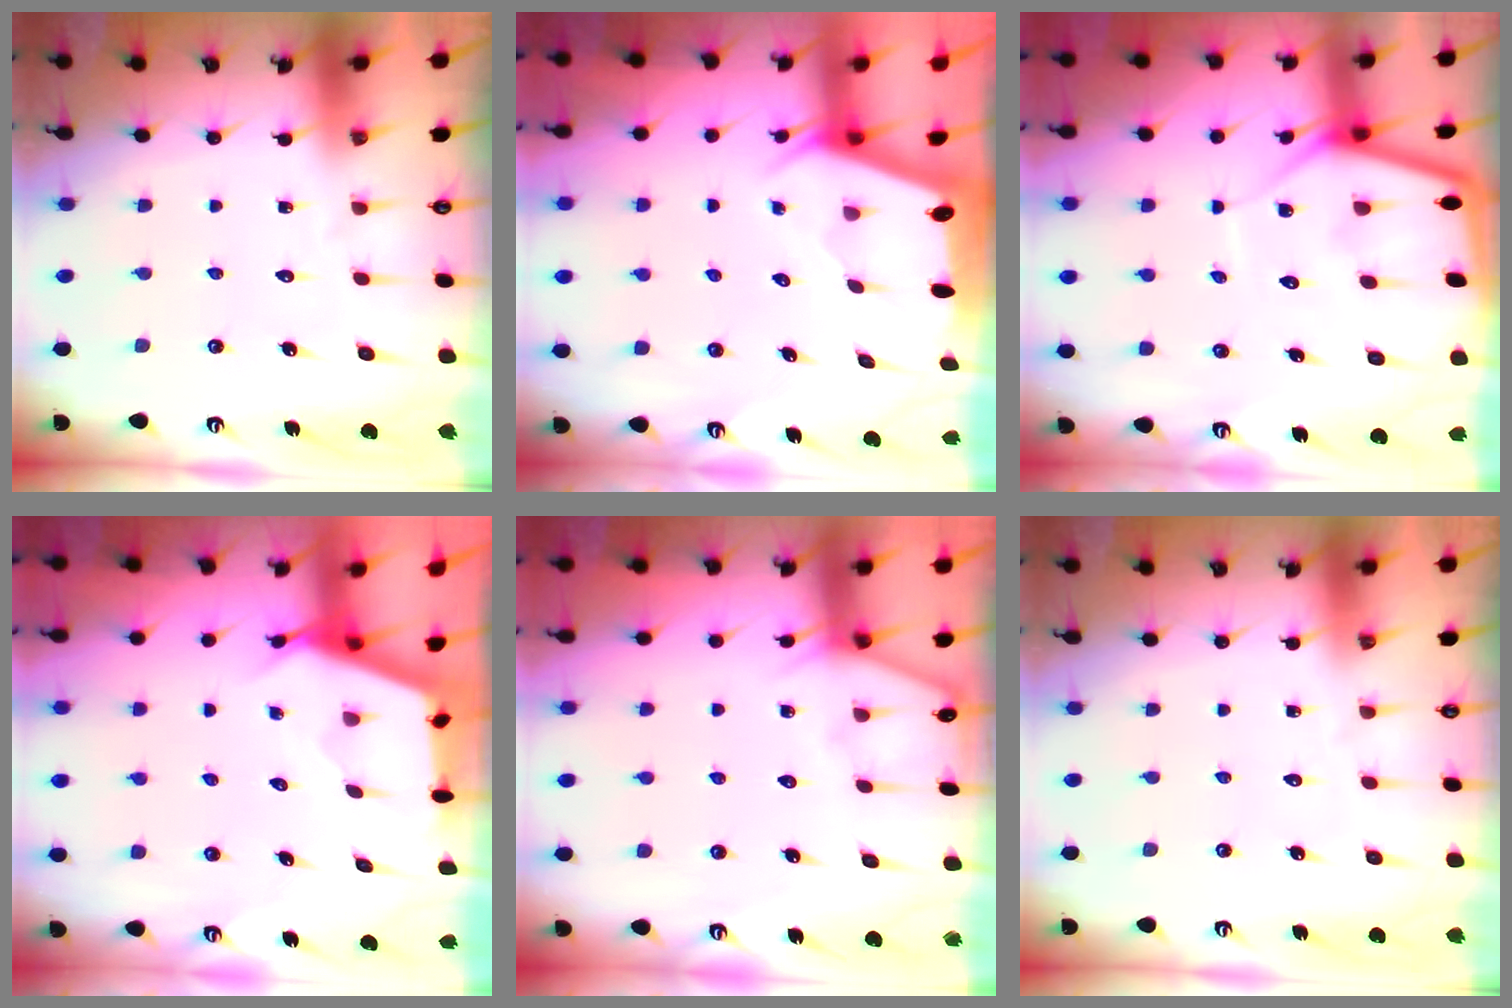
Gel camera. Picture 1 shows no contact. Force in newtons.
{"total": 2.0, "press": 2.0, "slide": 0.3}
{"total": 6.5, "press": 6.4, "slide": 0.6}
{"total": 2.7, "press": 2.7, "slide": 0.3}
{"total": 4.4, "press": 4.3, "slide": 0.7}
{"total": 0.0}